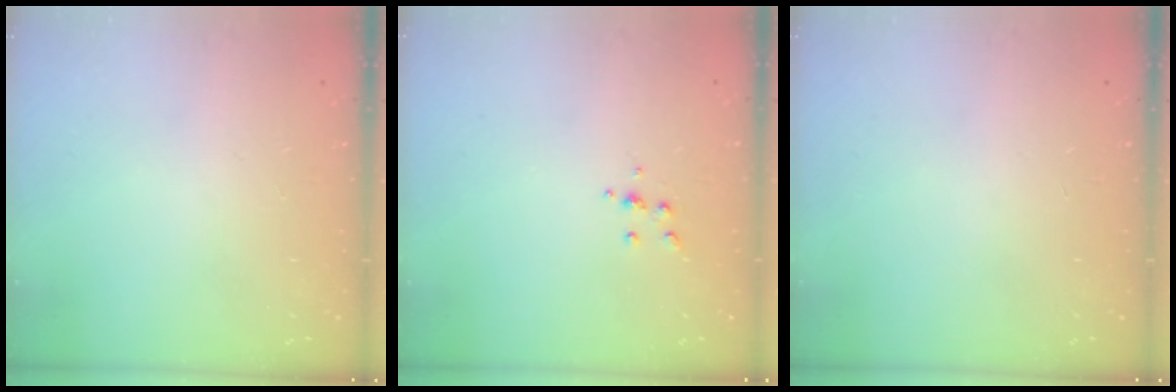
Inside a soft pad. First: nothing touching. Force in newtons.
{"total": 4.0, "press": 3.9, "slide": 0.9}
{"total": 0.0}